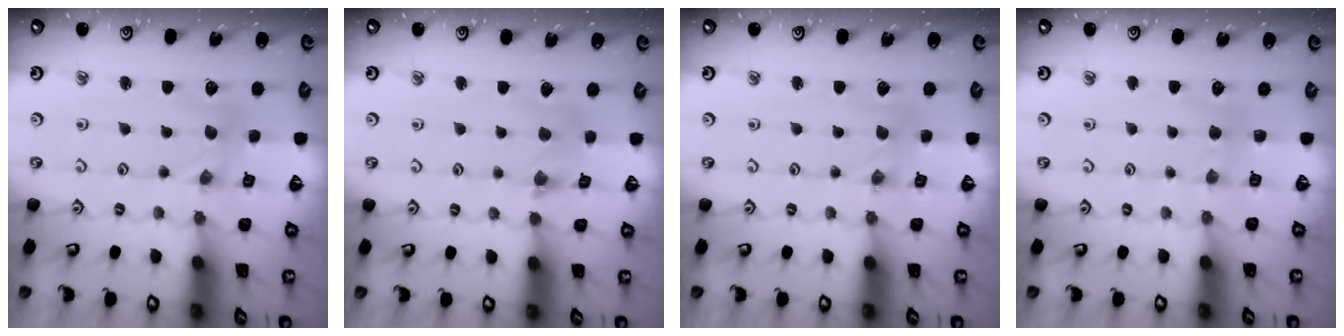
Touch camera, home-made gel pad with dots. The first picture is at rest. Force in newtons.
{"total": 2.0, "press": 2.0, "slide": 0.3}
{"total": 0.0}
{"total": 3.2, "press": 3.1, "slide": 0.7}